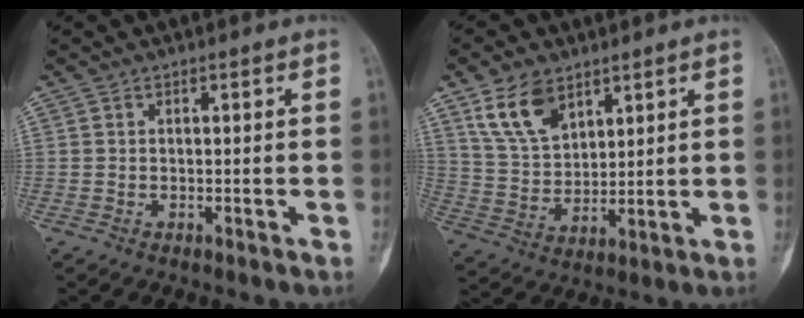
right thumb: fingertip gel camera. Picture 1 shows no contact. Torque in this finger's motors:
{"motor_torque": [-0.13, 0.83, 0.10, 0.06, 0.03]}